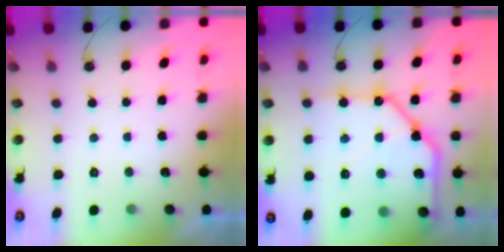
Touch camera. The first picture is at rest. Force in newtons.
{"total": 24.5, "press": 24.2, "slide": 3.3}